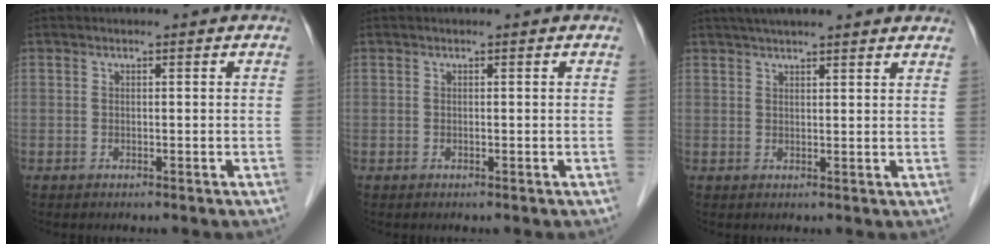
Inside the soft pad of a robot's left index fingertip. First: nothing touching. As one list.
[{"total": 0.0}, {"total": 11.3, "force": [9.7, 1.1, 5.6], "torque": [-0.079, 0.032, 0.119]}]